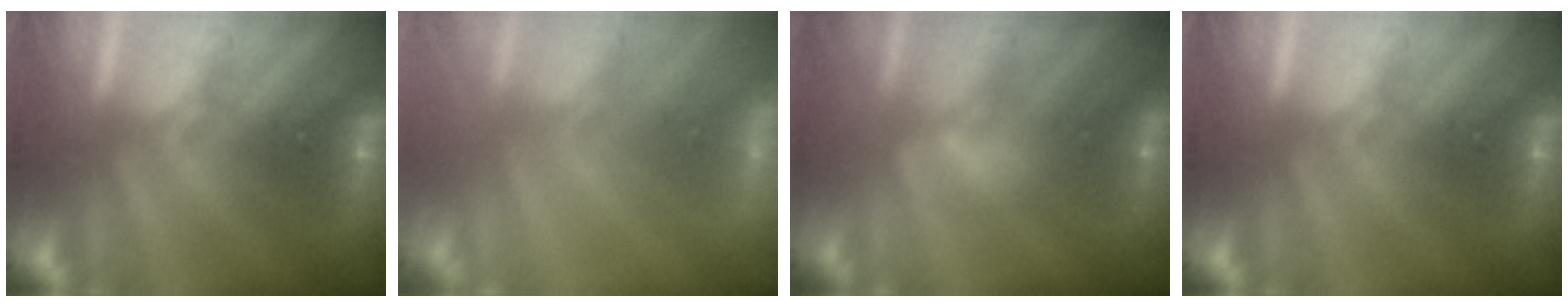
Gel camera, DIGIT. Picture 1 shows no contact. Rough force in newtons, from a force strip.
{"total": 9.2}
{"total": 2.9}
{"total": 0.0}